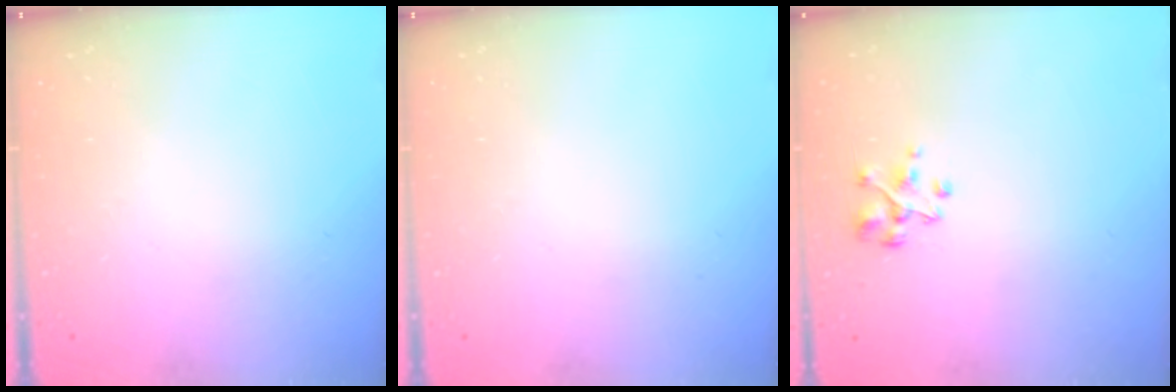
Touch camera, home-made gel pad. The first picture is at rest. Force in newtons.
{"total": 0.0}
{"total": 2.8, "press": 2.8, "slide": 0.2}